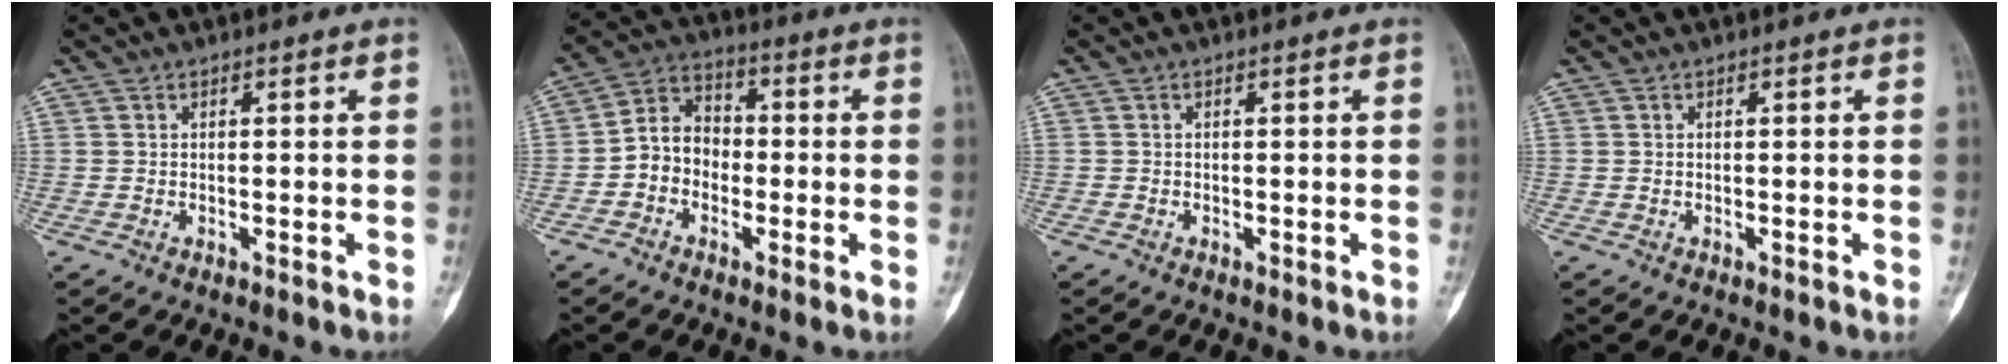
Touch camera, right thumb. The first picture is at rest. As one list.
[{"total": 7.6, "force": [-1.6, 6.3, 3.9], "torque": [-0.042, 0.035, -0.048]}, {"total": 0.0}, {"total": 0.0}]